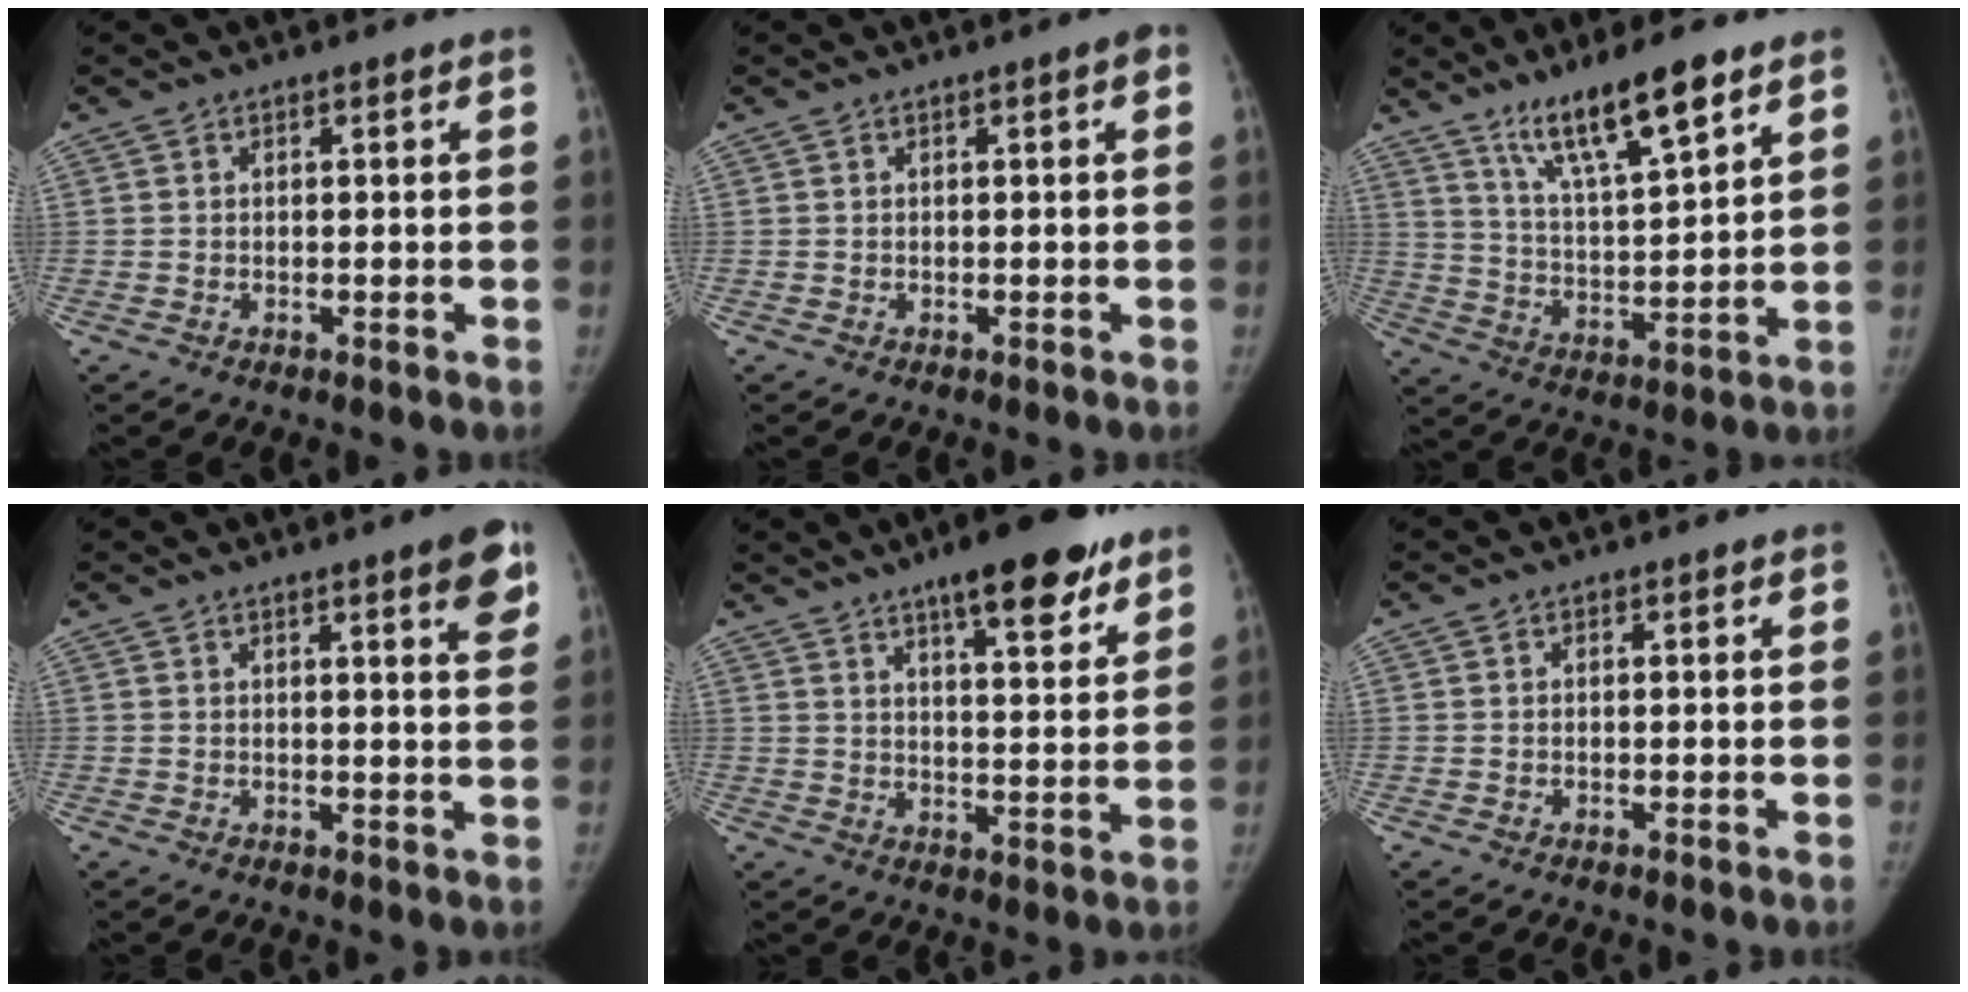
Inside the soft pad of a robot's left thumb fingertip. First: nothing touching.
{"total": 1.0, "force": [0.1, 0.2, 1.0], "torque": [-0.018, 0.003, 0.000]}
{"total": 14.0, "force": [9.3, 2.6, 10.1], "torque": [-0.167, -0.050, 0.173]}
{"total": 6.2, "force": [3.5, 1.0, 5.0], "torque": [-0.052, -0.015, 0.041]}
{"total": 14.2, "force": [9.4, 3.8, 10.0], "torque": [-0.115, -0.043, 0.136]}
{"total": 0.0}